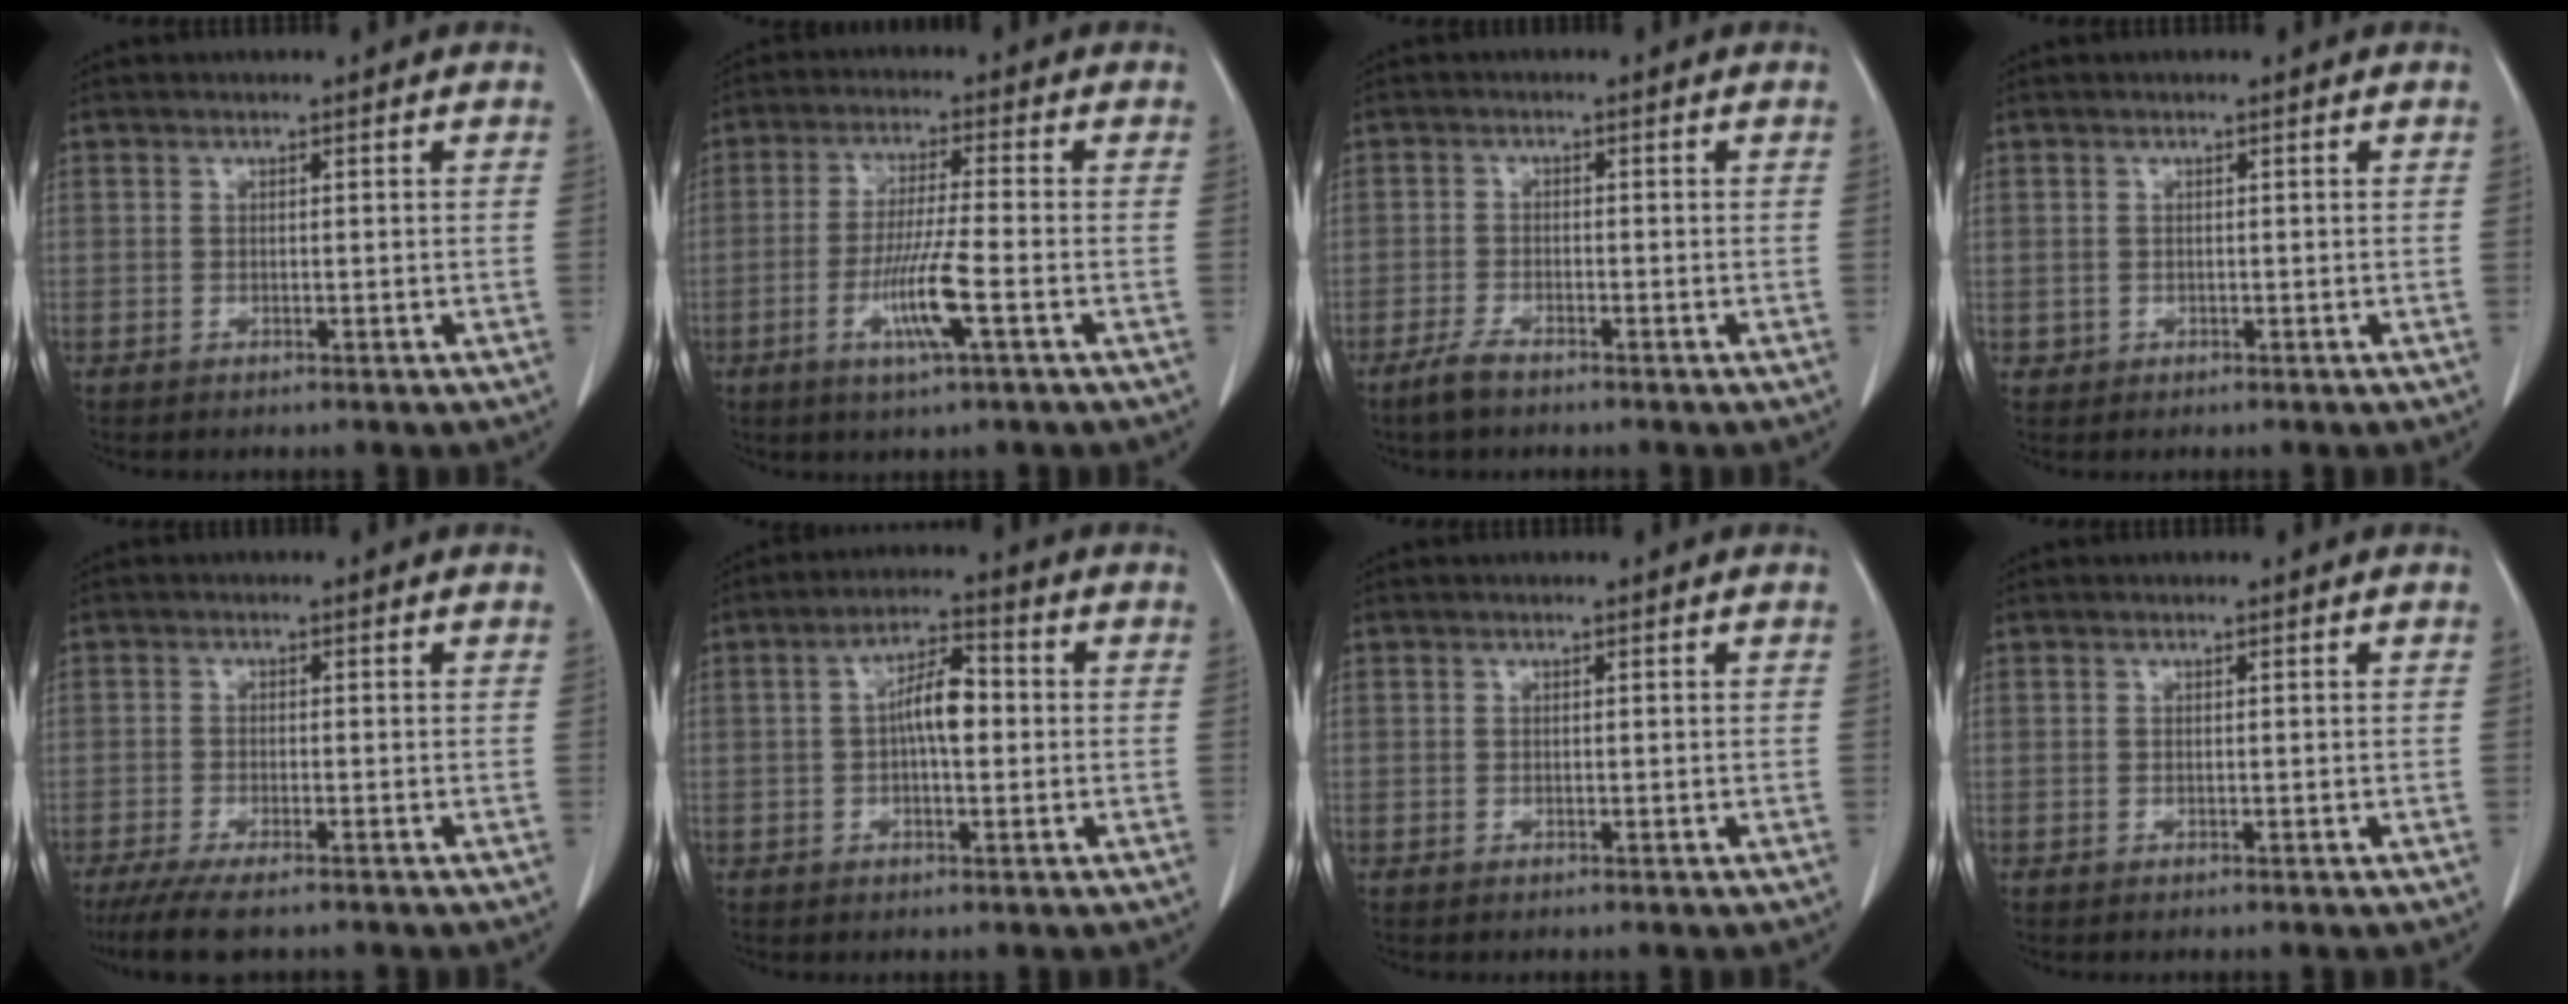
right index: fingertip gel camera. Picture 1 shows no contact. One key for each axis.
{"total": 7.9, "fx": -2.9, "fy": -0.3, "fz": 7.4, "tx": -0.143, "ty": -0.013, "tz": -0.055}
{"total": 2.8, "fx": -2.2, "fy": 0.5, "fz": 1.6, "tx": -0.040, "ty": -0.003, "tz": -0.042}
{"total": 0.9, "fx": 0.0, "fy": 0.9, "fz": 0.0, "tx": 0.004, "ty": 0.005, "tz": 0.001}
{"total": 6.7, "fx": -5.3, "fy": 1.0, "fz": 3.9, "tx": -0.061, "ty": -0.015, "tz": -0.085}
{"total": 6.1, "fx": 0.0, "fy": 2.0, "fz": 5.7, "tx": -0.108, "ty": 0.017, "tz": -0.003}
{"total": 0.0}
{"total": 0.0}